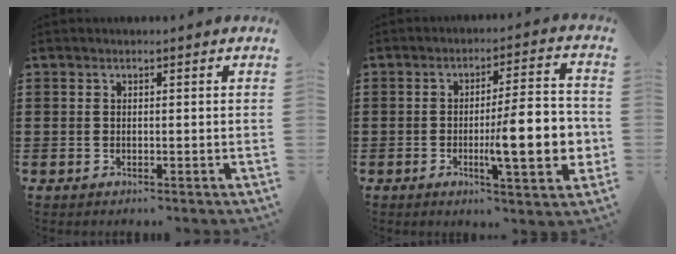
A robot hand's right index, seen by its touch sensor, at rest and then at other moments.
{"total": 12.0, "force": [-2.2, 2.6, 11.5], "torque": [-0.155, -0.011, -0.040]}